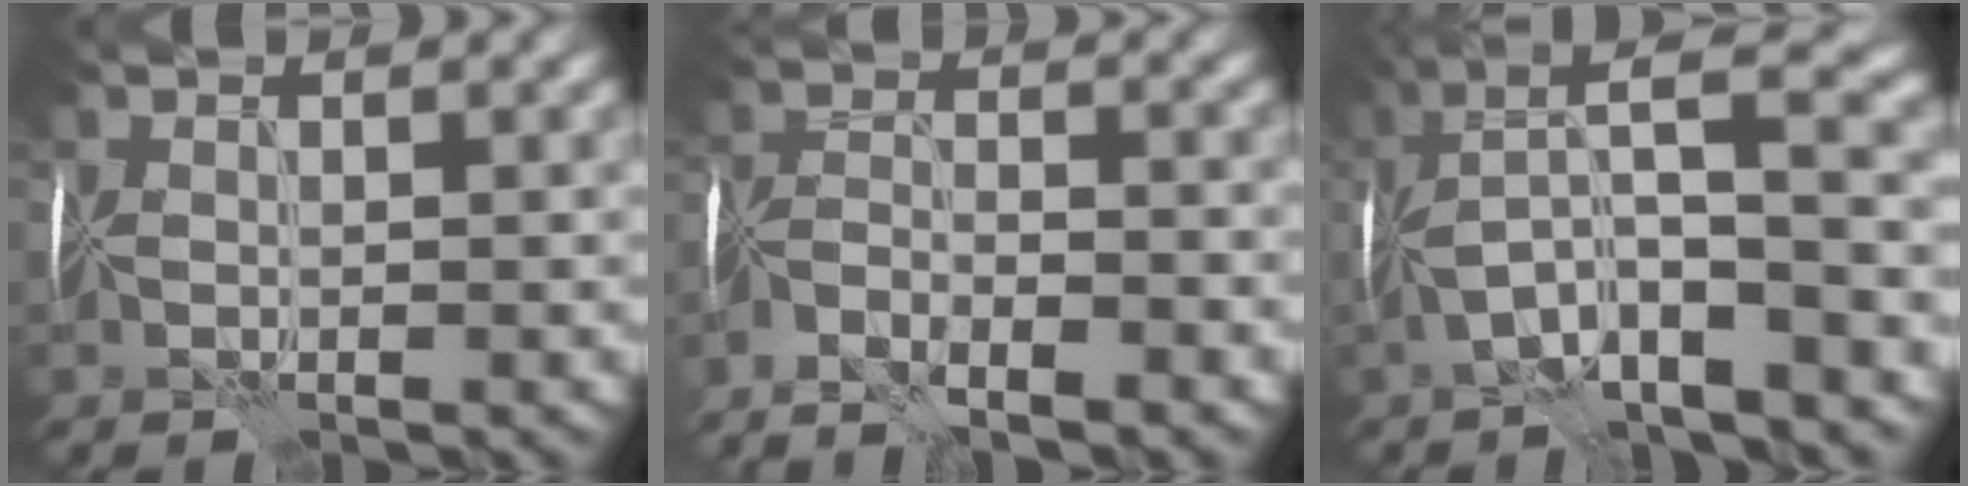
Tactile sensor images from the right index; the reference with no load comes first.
{"total": 5.9, "force": [-4.5, 1.9, 3.2], "torque": [-0.056, -0.005, -0.088]}
{"total": 9.0, "force": [-1.7, 2.2, 8.6], "torque": [-0.144, 0.031, -0.042]}